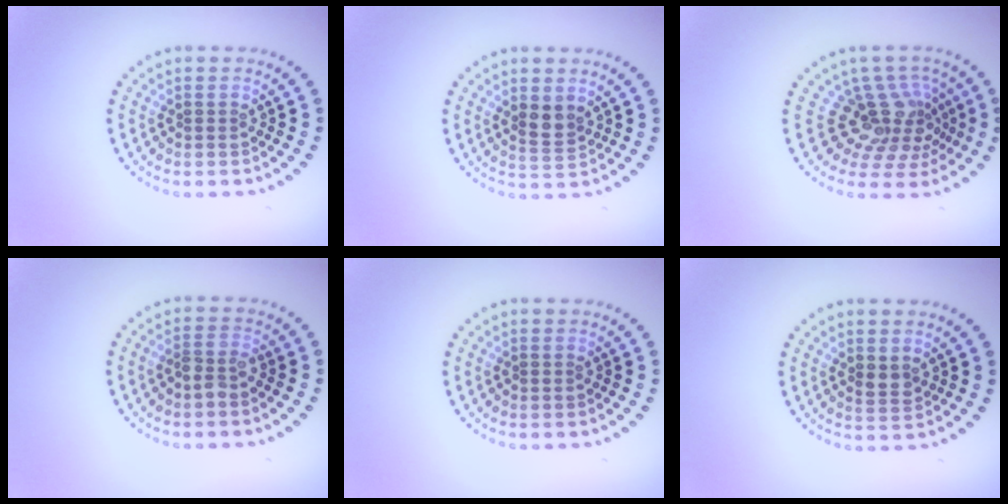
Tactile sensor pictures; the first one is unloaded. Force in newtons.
{"total": 1.9, "press": 1.7, "slide": 0.9}
{"total": 4.6, "press": 3.2, "slide": 3.3}
{"total": 1.7, "press": 1.6, "slide": 0.6}
{"total": 0.0}
{"total": 1.4, "press": 1.3, "slide": 0.4}